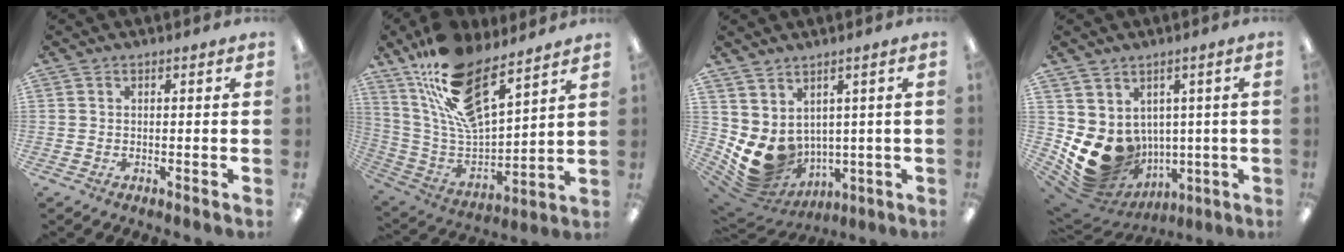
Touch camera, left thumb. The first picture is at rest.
{"total": 20.1, "force": [14.1, 7.6, 12.2], "torque": [-0.241, -0.083, 0.253]}
{"total": 8.8, "force": [1.0, 7.6, 4.3], "torque": [-0.098, -0.038, 0.030]}
{"total": 12.2, "force": [-1.0, 10.7, 5.7], "torque": [-0.114, -0.024, -0.005]}